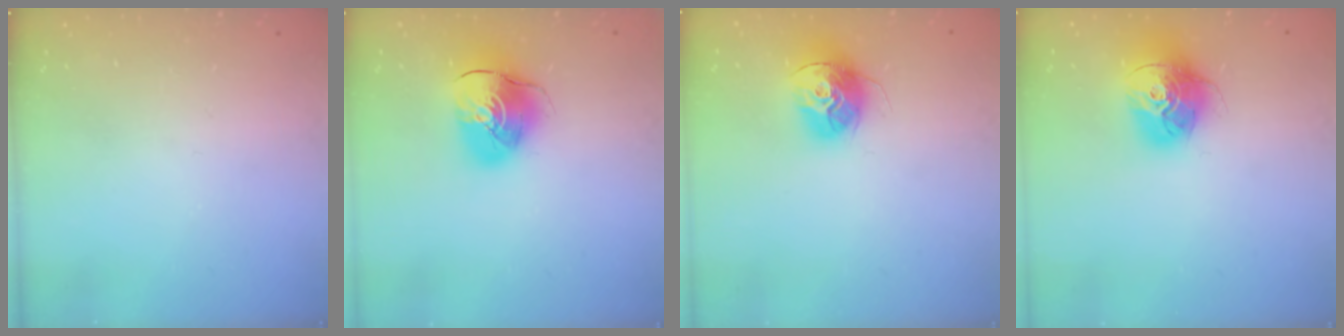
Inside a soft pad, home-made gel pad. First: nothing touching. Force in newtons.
{"total": 10.6, "press": 10.5, "slide": 1.5}
{"total": 13.7, "press": 13.6, "slide": 1.3}
{"total": 15.3, "press": 15.2, "slide": 1.8}